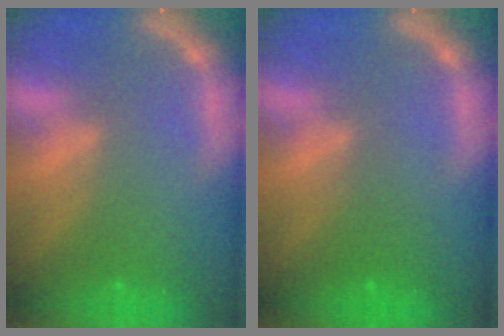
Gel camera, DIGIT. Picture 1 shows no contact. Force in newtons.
{"total": 1.5}